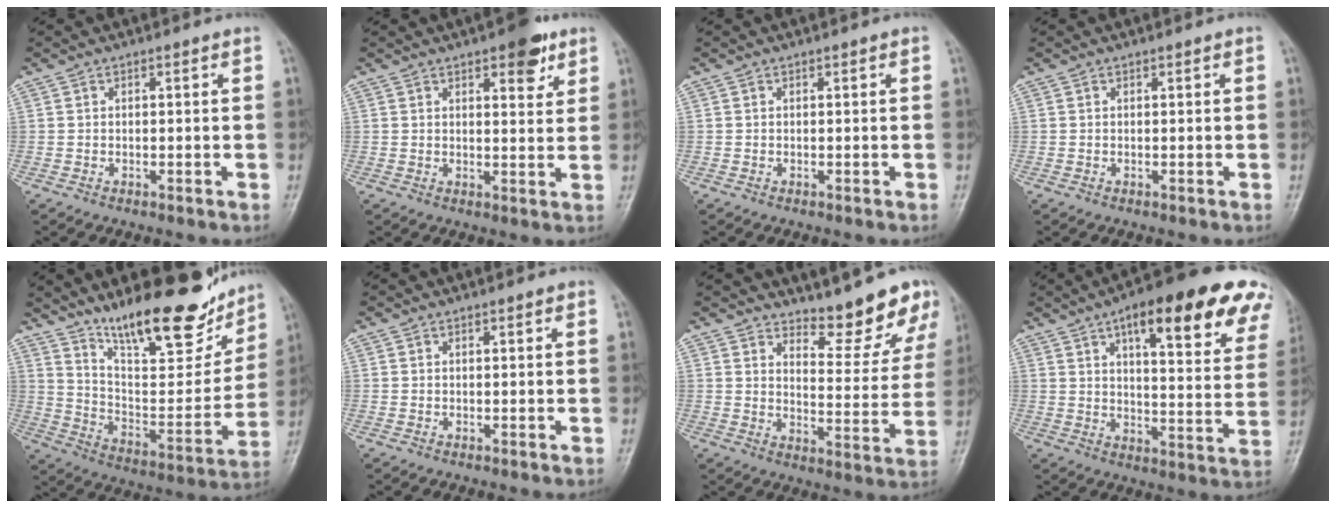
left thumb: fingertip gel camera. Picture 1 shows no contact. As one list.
[{"total": 6.4, "force": [3.8, 2.7, 4.5], "torque": [-0.037, -0.017, 0.044]}, {"total": 0.0}, {"total": 0.0}, {"total": 22.8, "force": [16.7, 7.1, 13.7], "torque": [-0.161, -0.089, 0.274]}, {"total": 0.5, "force": [0.2, 0.2, 0.4], "torque": [-0.006, 0.001, 0.002]}, {"total": 11.7, "force": [10.1, 3.4, 4.9], "torque": [-0.031, -0.088, 0.132]}, {"total": 24.1, "force": [13.7, 7.6, 18.3], "torque": [-0.209, -0.024, 0.175]}]